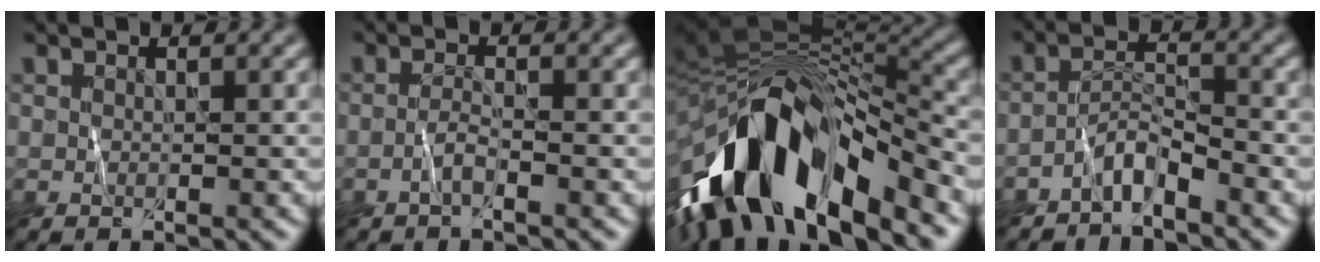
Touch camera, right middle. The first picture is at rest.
{"total": 1.4, "force": [-0.8, 0.1, 1.1], "torque": [-0.019, 0.006, -0.020]}
{"total": 14.6, "force": [-6.6, 6.6, 11.2], "torque": [-0.201, 0.020, -0.107]}
{"total": 2.6, "force": [-2.2, 0.5, 1.3], "torque": [-0.022, 0.014, -0.047]}